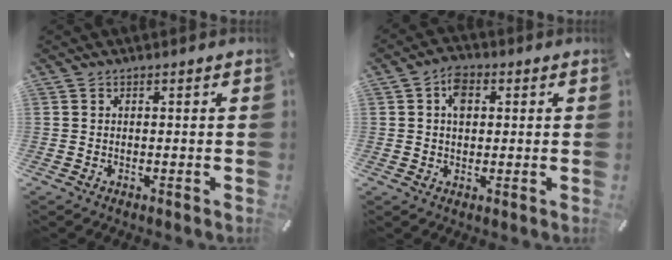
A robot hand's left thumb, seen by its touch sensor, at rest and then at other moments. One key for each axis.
{"total": 5.2, "fx": 1.2, "fy": 3.8, "fz": 3.4, "tx": -0.055, "ty": 0.004, "tz": 0.018}